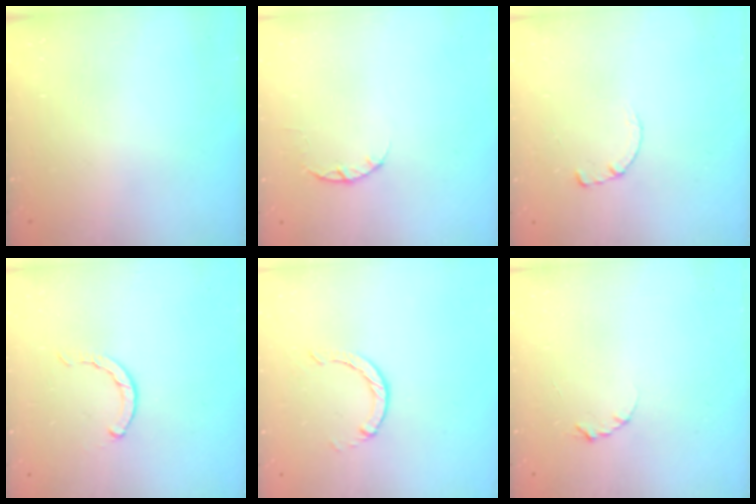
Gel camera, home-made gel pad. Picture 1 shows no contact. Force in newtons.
{"total": 2.4, "press": 2.4, "slide": 0.4}
{"total": 0.7, "press": 0.6, "slide": 0.2}
{"total": 0.5, "press": 0.5, "slide": 0.2}
{"total": 1.0, "press": 0.9, "slide": 0.3}
{"total": 2.3, "press": 2.3, "slide": 0.4}